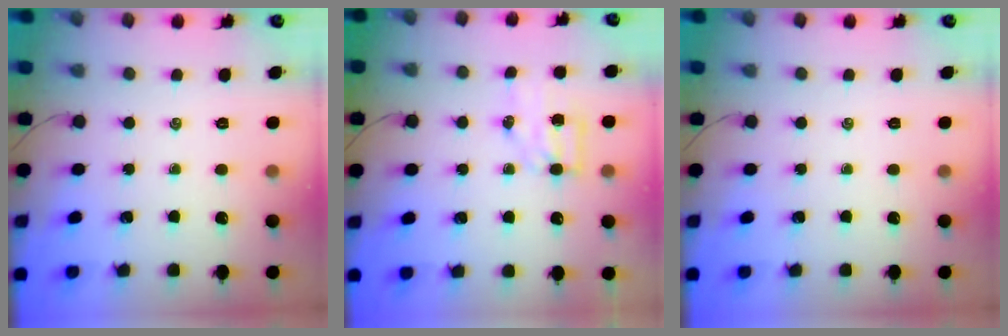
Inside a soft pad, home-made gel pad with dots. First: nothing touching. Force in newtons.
{"total": 5.3, "press": 5.2, "slide": 0.6}
{"total": 0.0}